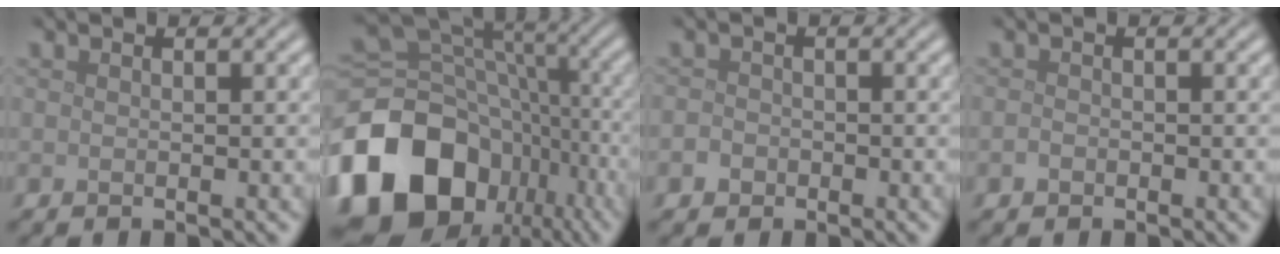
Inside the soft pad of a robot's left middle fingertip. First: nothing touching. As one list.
[{"total": 18.3, "force": [-8.2, 13.6, 9.1], "torque": [-0.194, -0.014, -0.128]}, {"total": 1.2, "force": [-0.6, 1.0, 0.4], "torque": [-0.002, 0.000, -0.013]}, {"total": 0.7, "force": [-0.4, 0.5, 0.2], "torque": [-0.004, -0.003, -0.008]}]